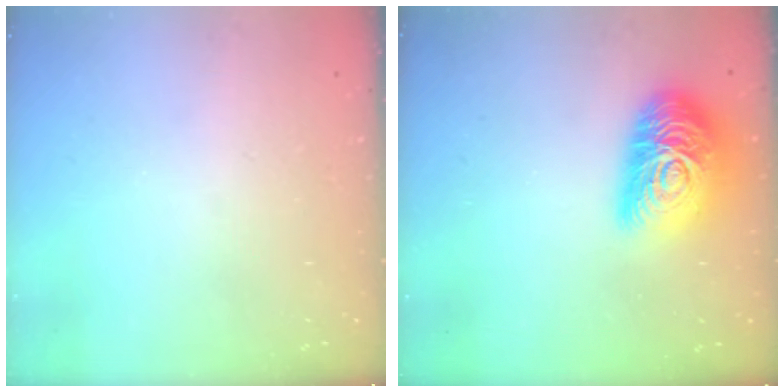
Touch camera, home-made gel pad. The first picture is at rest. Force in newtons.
{"total": 18.2, "press": 18.1, "slide": 1.1}